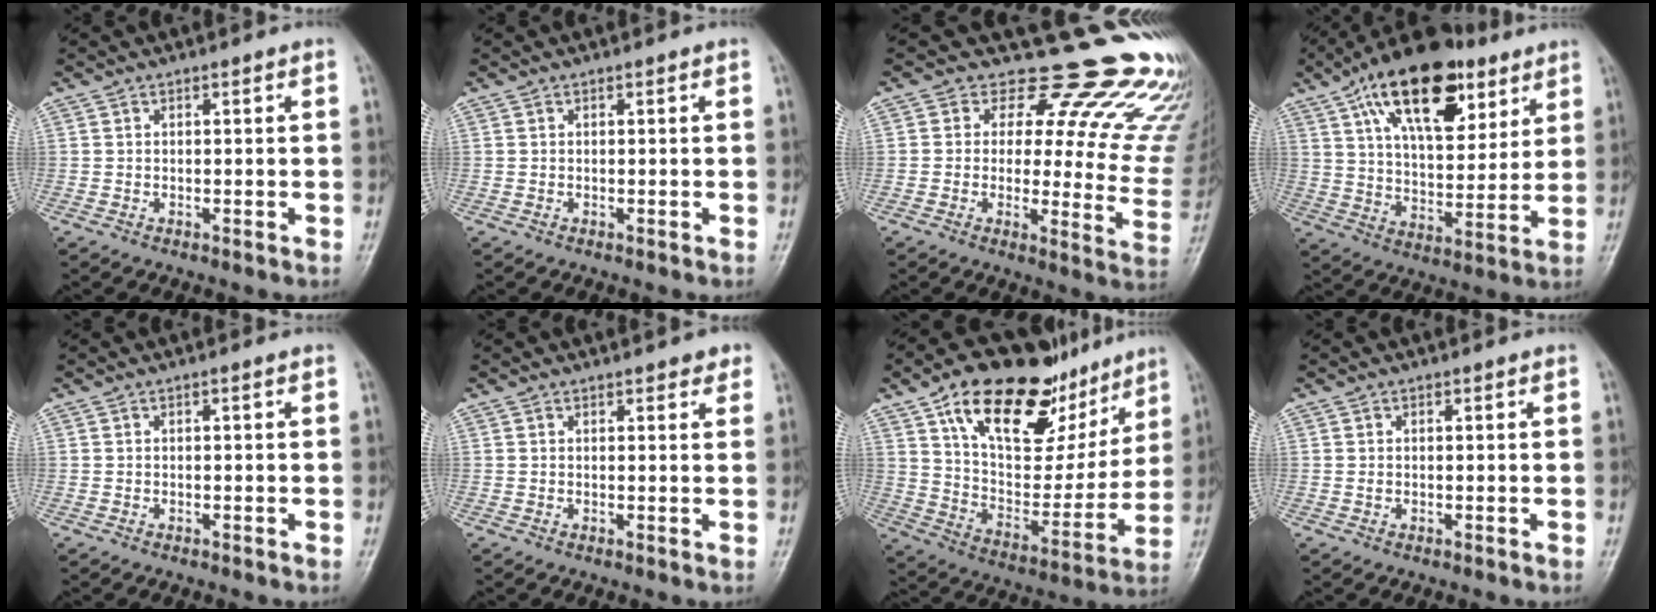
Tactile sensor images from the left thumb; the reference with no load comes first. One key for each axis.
{"total": 0.0}
{"total": 20.2, "fx": 13.9, "fy": 9.4, "fz": 11.2, "tx": -0.084, "ty": -0.079, "tz": 0.137}
{"total": 22.2, "fx": 11.7, "fy": 11.0, "fz": 15.2, "tx": -0.219, "ty": -0.027, "tz": 0.196}
{"total": 0.0}
{"total": 2.9, "fx": 2.0, "fy": 1.3, "fz": 1.6, "tx": 0.000, "ty": -0.004, "tz": 0.020}
{"total": 28.3, "fx": 16.0, "fy": 14.5, "fz": 18.3, "tx": -0.234, "ty": -0.022, "tz": 0.262}
{"total": 0.5, "fx": 0.2, "fy": 0.4, "fz": 0.2, "tx": -0.002, "ty": 0.000, "tz": 0.003}